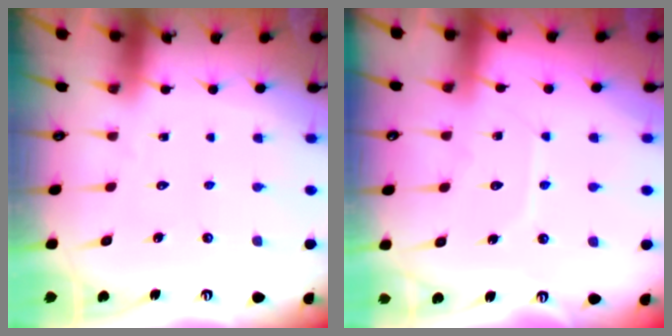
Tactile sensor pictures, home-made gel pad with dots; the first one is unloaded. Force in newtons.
{"total": 5.6, "press": 5.6, "slide": 0.6}